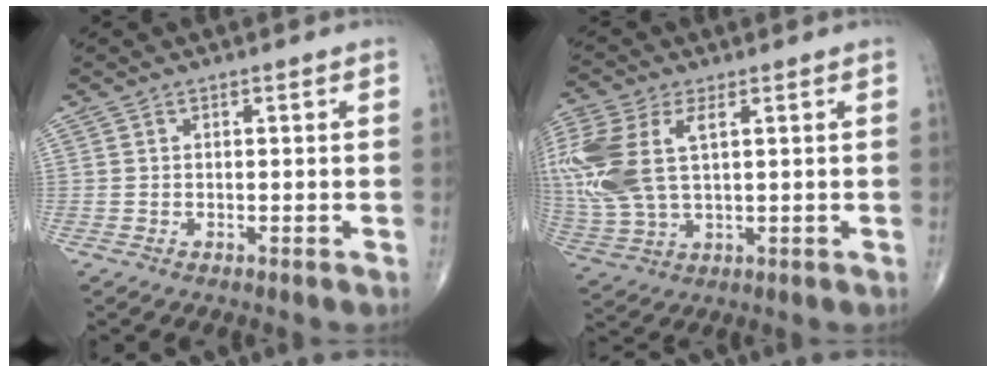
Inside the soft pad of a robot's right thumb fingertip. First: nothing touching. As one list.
[{"total": 16.2, "force": [3.7, 8.7, 13.1], "torque": [-0.329, 0.001, 0.073]}]